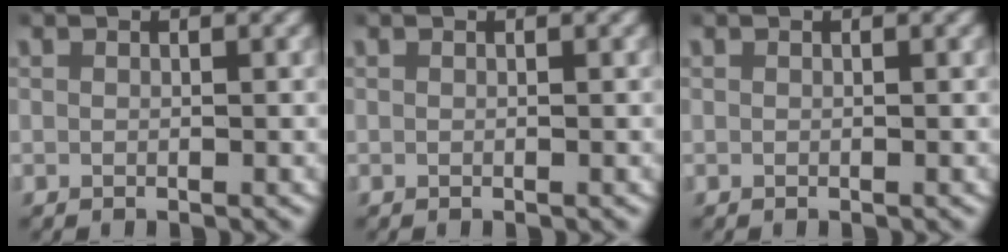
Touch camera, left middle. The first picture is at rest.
{"total": 0.0}
{"total": 0.0}